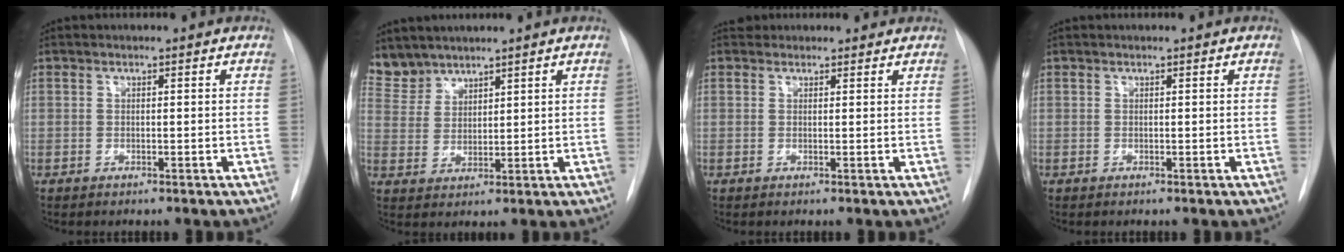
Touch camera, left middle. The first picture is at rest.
{"total": 5.2, "force": [4.9, 1.6, -0.3], "torque": [0.003, 0.006, 0.111]}
{"total": 3.0, "force": [2.7, 1.3, -0.1], "torque": [0.013, 0.017, 0.028]}
{"total": 0.0}